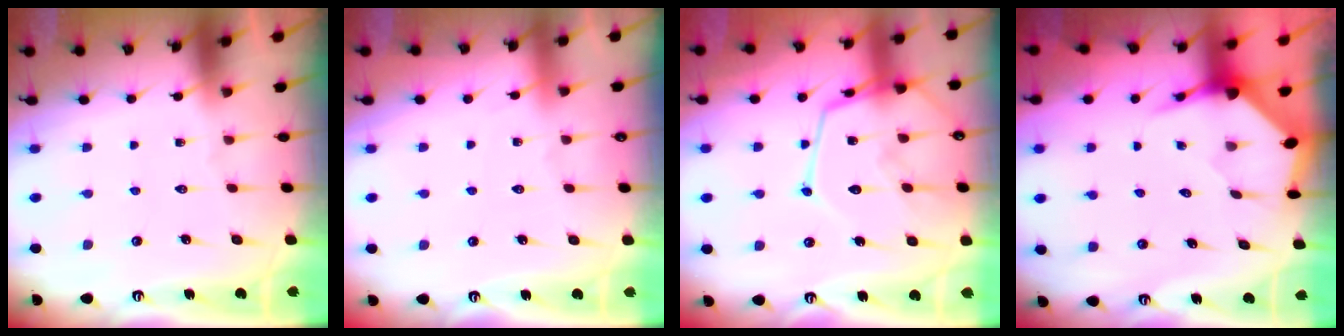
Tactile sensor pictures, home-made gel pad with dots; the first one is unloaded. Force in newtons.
{"total": 2.1, "press": 2.1, "slide": 0.3}
{"total": 15.3, "press": 15.2, "slide": 1.4}
{"total": 3.6, "press": 3.6, "slide": 0.4}